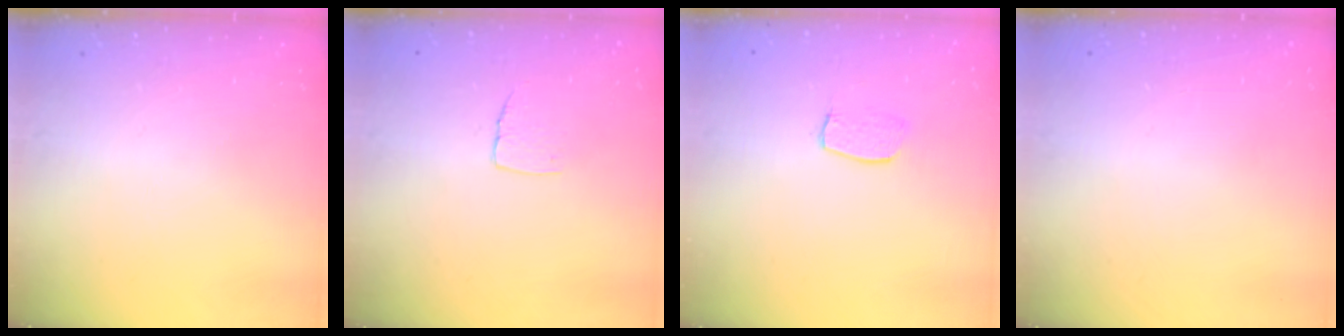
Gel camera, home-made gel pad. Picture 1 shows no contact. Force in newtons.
{"total": 5.1, "press": 5.1, "slide": 0.4}
{"total": 5.9, "press": 5.9, "slide": 0.3}
{"total": 0.0}